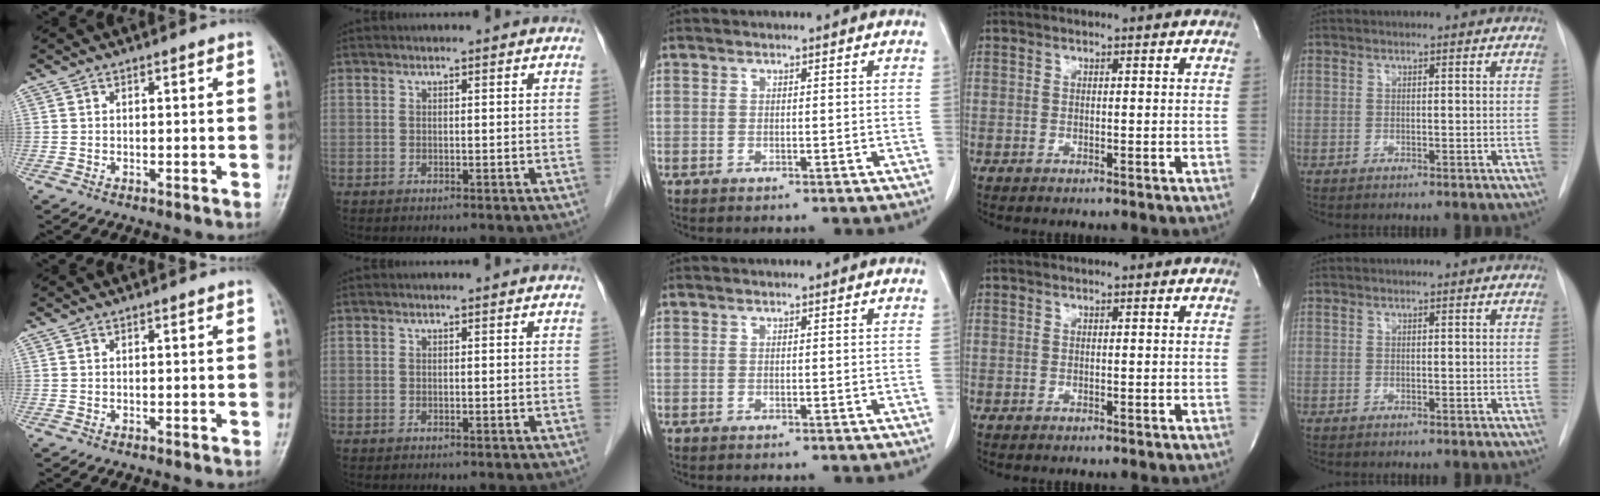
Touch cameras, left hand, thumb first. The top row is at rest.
{}